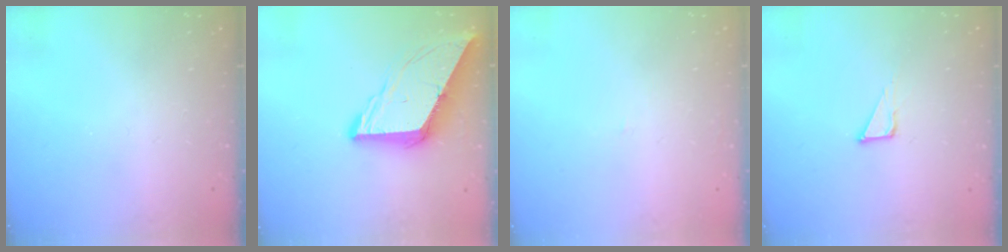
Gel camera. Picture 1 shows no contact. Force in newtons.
{"total": 10.2, "press": 10.1, "slide": 1.2}
{"total": 0.9, "press": 0.9, "slide": 0.1}
{"total": 3.5, "press": 3.5, "slide": 0.2}